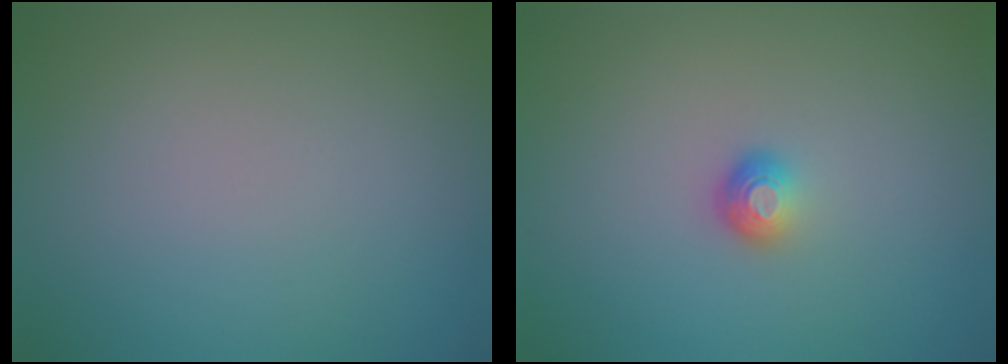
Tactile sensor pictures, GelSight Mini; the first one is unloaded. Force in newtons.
{"total": 1.5, "press": 1.1, "slide": 1.1}